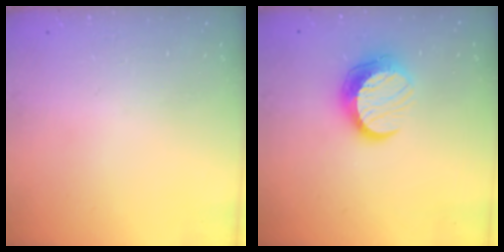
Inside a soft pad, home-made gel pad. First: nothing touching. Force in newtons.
{"total": 13.0, "press": 12.9, "slide": 0.7}